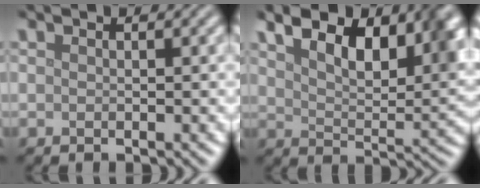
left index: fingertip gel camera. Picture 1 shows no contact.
{"total": 8.9, "force": [4.8, 4.0, 6.3], "torque": [-0.099, 0.006, 0.078]}